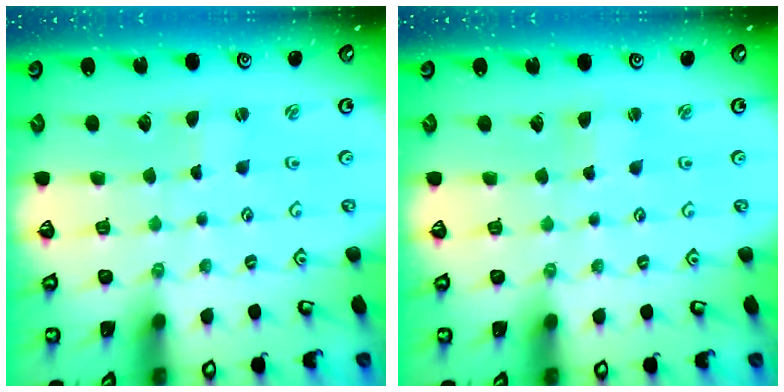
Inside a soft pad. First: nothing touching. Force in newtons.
{"total": 2.5, "press": 2.4, "slide": 0.4}